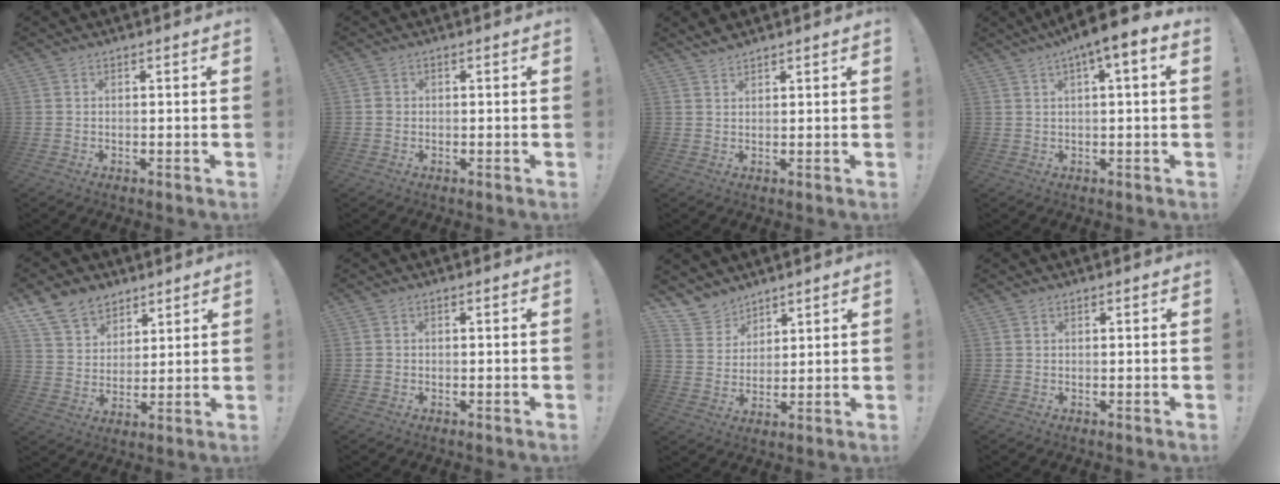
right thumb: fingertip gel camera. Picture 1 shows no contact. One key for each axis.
{"total": 0.8, "fx": -0.2, "fy": 0.8, "fz": 0.1, "tx": -0.002, "ty": 0.004, "tz": -0.004}
{"total": 2.7, "fx": 2.6, "fy": 0.8, "fz": 0.5, "tx": -0.007, "ty": -0.012, "tz": 0.048}
{"total": 6.6, "fx": 2.3, "fy": 0.9, "fz": 6.2, "tx": -0.092, "ty": -0.016, "tz": 0.034}
{"total": 11.2, "fx": 8.0, "fy": 7.5, "fz": 2.3, "tx": -0.051, "ty": -0.053, "tz": 0.161}
{"total": 0.9, "fx": 0.0, "fy": 0.9, "fz": 0.0, "tx": 0.000, "ty": 0.005, "tz": -0.001}
{"total": 8.0, "fx": 6.6, "fy": 4.6, "fz": 0.5, "tx": -0.025, "ty": -0.051, "tz": 0.133}
{"total": 0.6, "fx": 0.5, "fy": 0.4, "fz": 0.0, "tx": 0.006, "ty": -0.003, "tz": 0.008}